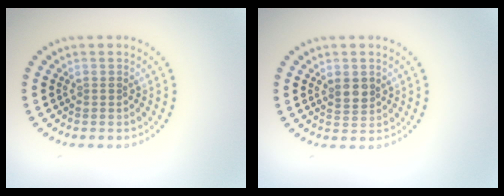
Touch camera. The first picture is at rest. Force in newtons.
{"total": 1.8, "press": 1.6, "slide": 0.6}